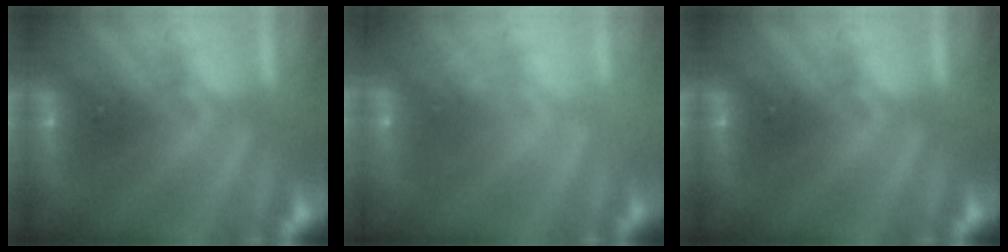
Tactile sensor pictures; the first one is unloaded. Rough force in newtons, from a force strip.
{"total": 1.8}
{"total": 0.0}